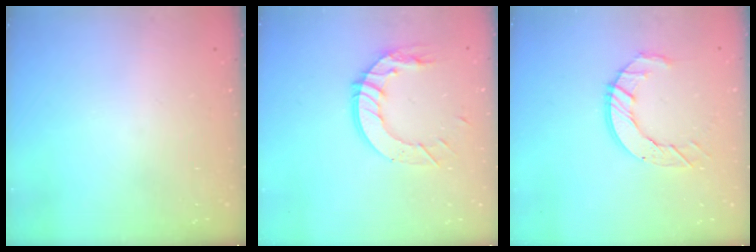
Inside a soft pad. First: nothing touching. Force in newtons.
{"total": 11.6, "press": 11.6, "slide": 1.2}
{"total": 9.1, "press": 9.1, "slide": 0.9}